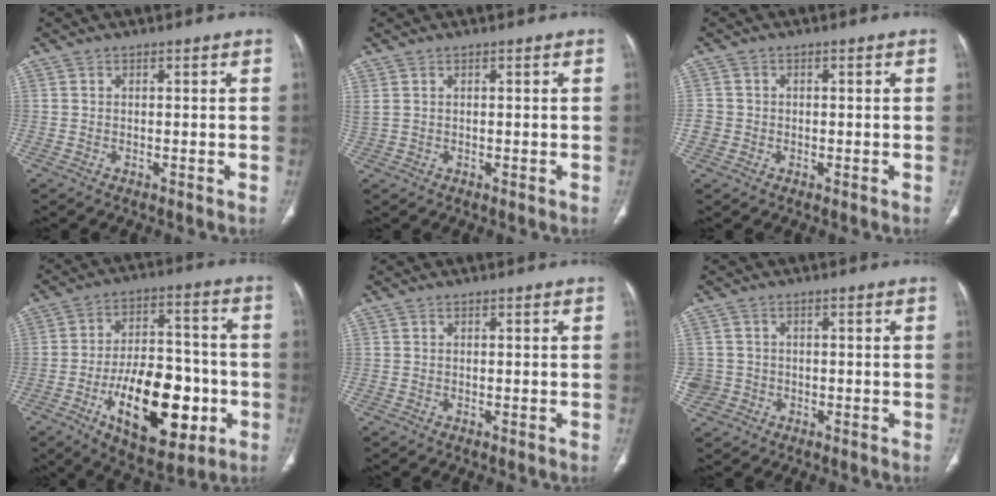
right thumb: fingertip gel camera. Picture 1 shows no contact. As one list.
[{"total": 1.3, "force": [0.6, 0.6, 0.9], "torque": [-0.034, 0.009, 0.020]}, {"total": 2.5, "force": [-0.6, 2.4, 0.6], "torque": [-0.002, 0.007, -0.014]}, {"total": 21.0, "force": [-6.8, 10.8, 16.7], "torque": [-0.224, 0.033, -0.094]}, {"total": 0.0}, {"total": 3.8, "force": [-1.0, 3.7, 0.3], "torque": [0.007, 0.014, -0.020]}]